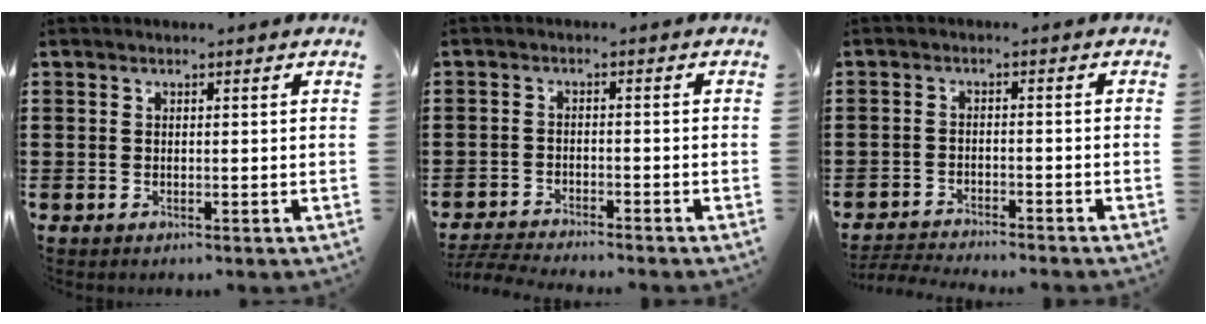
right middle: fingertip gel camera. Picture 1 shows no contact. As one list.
[{"total": 3.4, "force": [-3.3, 0.0, 0.5], "torque": [-0.024, -0.006, -0.075]}, {"total": 2.9, "force": [-2.9, 0.1, 0.2], "torque": [-0.015, -0.003, -0.065]}]